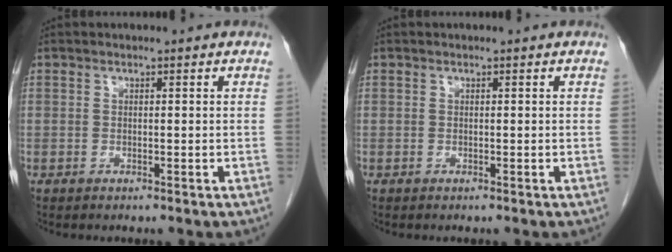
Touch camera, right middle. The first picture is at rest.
{"total": 0.0}